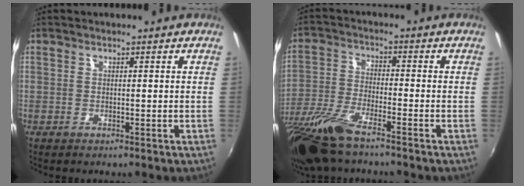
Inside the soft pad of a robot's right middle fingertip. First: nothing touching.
{"total": 13.7, "force": [-10.4, 2.7, 8.5], "torque": [-0.190, -0.037, -0.205]}